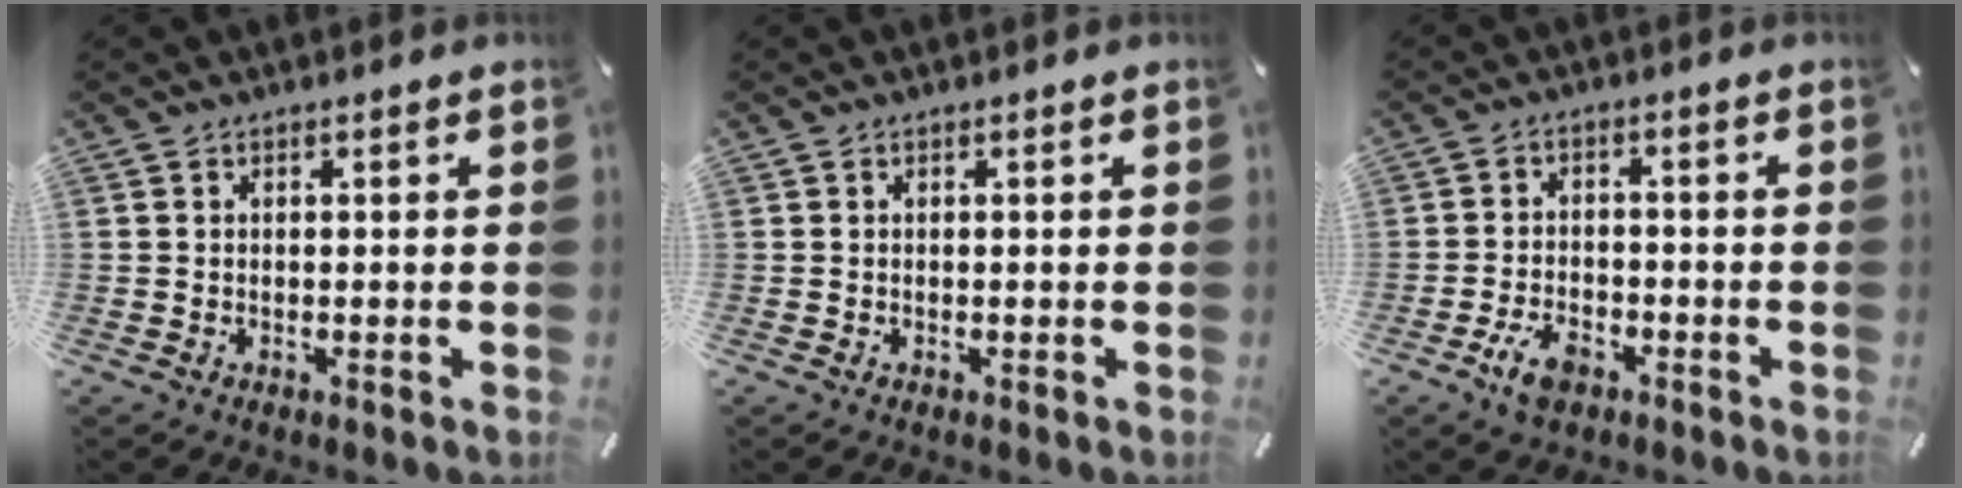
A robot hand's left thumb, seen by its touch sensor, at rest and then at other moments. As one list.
[{"total": 0.0}, {"total": 6.0, "force": [-3.4, 3.3, 3.6], "torque": [-0.081, 0.015, -0.066]}]